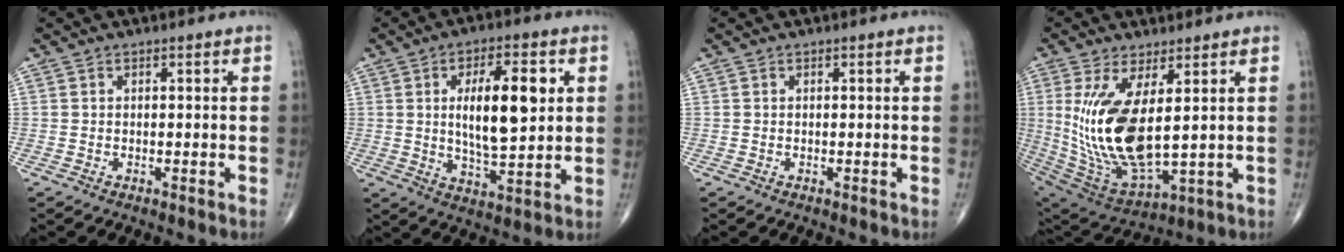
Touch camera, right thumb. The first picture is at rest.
{"total": 13.6, "force": [2.7, 5.2, 12.2], "torque": [-0.183, -0.017, 0.048]}
{"total": 0.0}
{"total": 17.2, "force": [2.6, 6.6, 15.7], "torque": [-0.328, -0.037, 0.072]}